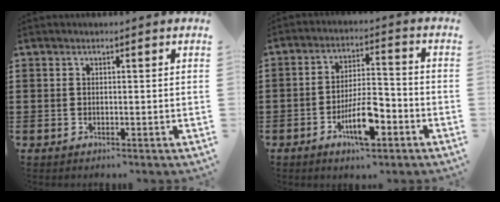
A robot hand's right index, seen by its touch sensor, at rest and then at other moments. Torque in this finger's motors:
{"motor_torque": [1.97, -0.16, 0.57, 0.21]}